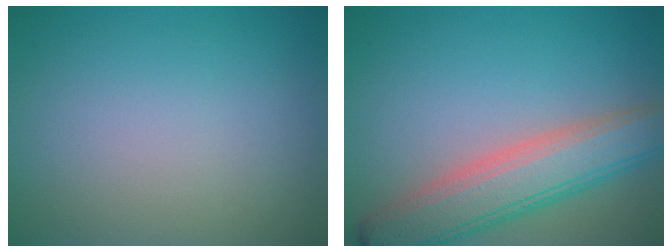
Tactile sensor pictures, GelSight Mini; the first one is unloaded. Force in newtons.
{"total": 6.8, "press": 6.7, "slide": 0.5}